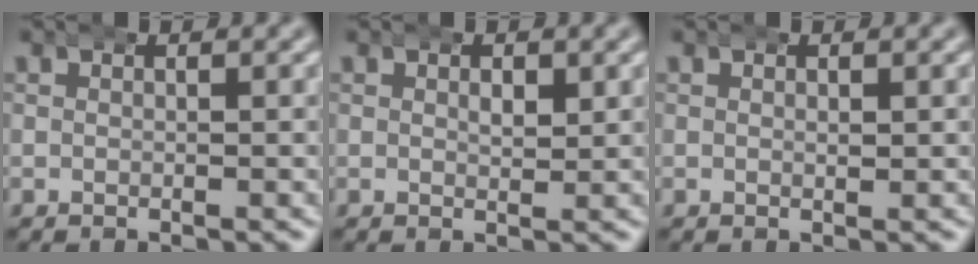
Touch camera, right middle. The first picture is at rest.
{"total": 1.4, "force": [0.6, 0.7, 1.0], "torque": [-0.011, -0.002, 0.008]}
{"total": 0.5, "force": [0.2, 0.3, 0.4], "torque": [-0.005, -0.001, 0.002]}